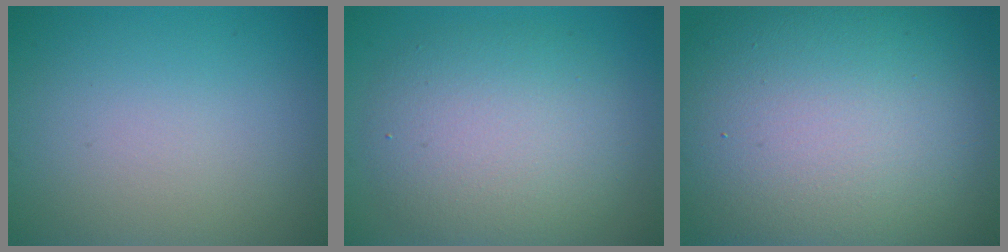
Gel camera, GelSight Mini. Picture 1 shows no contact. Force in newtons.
{"total": 6.4, "press": 6.4, "slide": 0.6}
{"total": 18.2, "press": 18.1, "slide": 1.3}